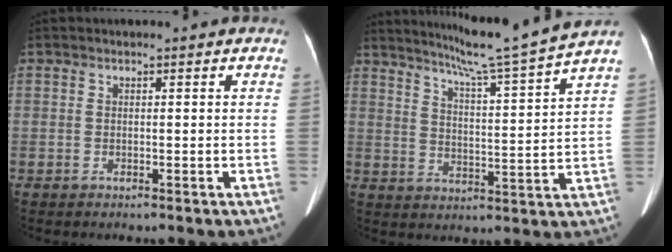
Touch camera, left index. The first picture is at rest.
{"total": 13.1, "force": [11.6, -2.7, 5.4], "torque": [-0.095, -0.030, 0.169]}